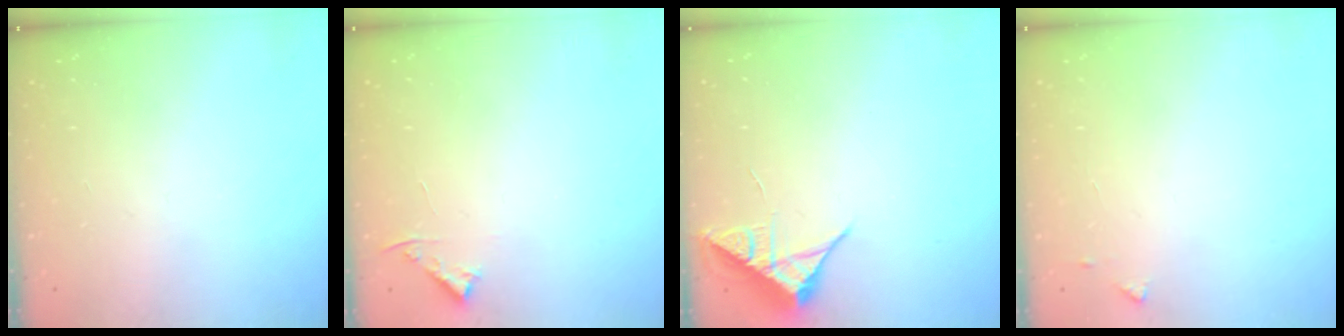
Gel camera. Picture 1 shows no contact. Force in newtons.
{"total": 3.8, "press": 3.8, "slide": 0.6}
{"total": 7.7, "press": 7.7, "slide": 0.4}
{"total": 4.5, "press": 4.4, "slide": 0.5}